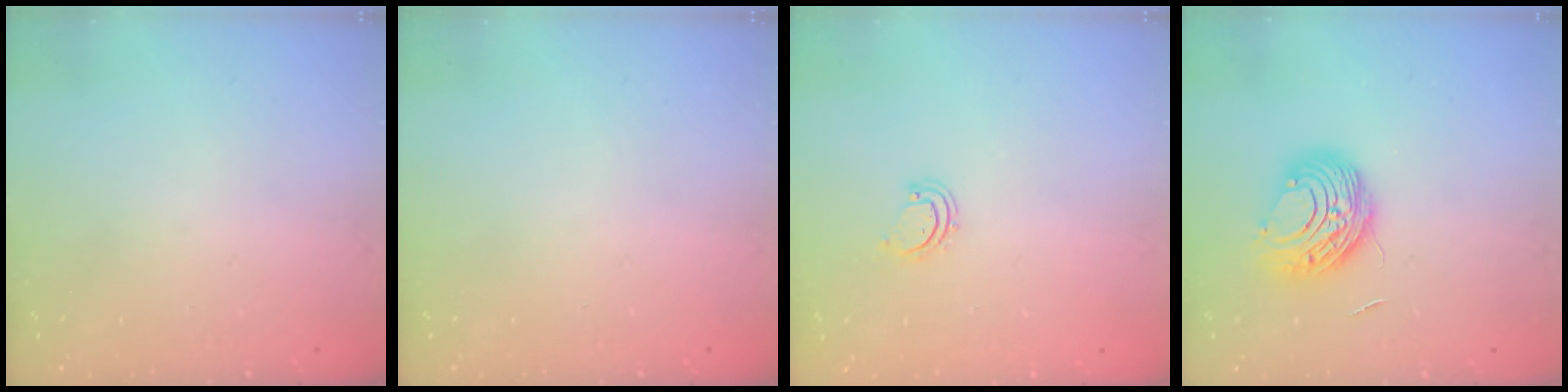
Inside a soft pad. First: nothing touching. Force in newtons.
{"total": 0.0}
{"total": 2.5, "press": 2.5, "slide": 0.3}
{"total": 9.1, "press": 9.1, "slide": 0.5}